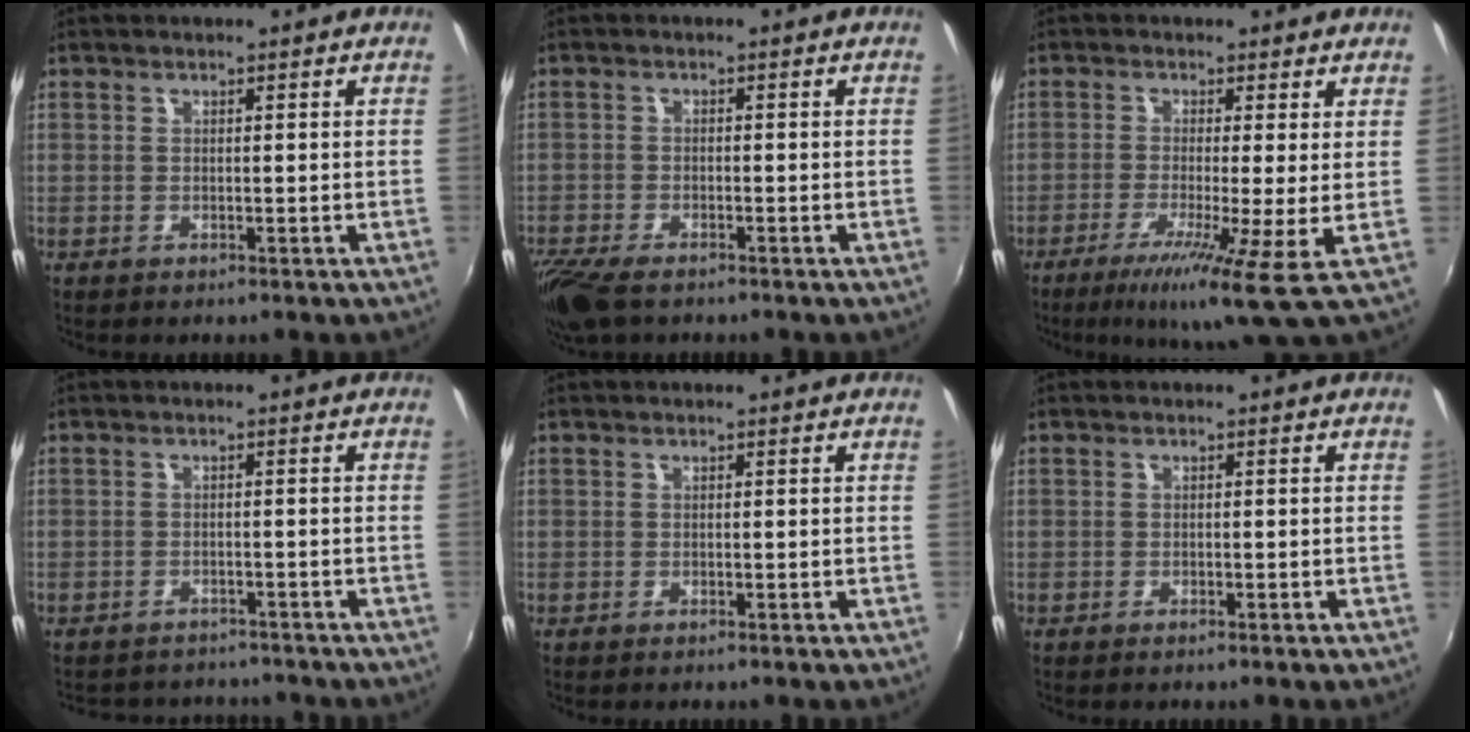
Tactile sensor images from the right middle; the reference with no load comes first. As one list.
[{"total": 8.3, "force": [-6.3, 2.7, 4.6], "torque": [-0.121, -0.038, -0.122]}, {"total": 8.2, "force": [-2.6, -0.8, 7.8], "torque": [-0.164, -0.026, -0.055]}, {"total": 8.0, "force": [-7.2, 2.9, 1.7], "torque": [-0.047, -0.004, -0.101]}, {"total": 0.0}, {"total": 0.7, "force": [-0.6, 0.3, 0.2], "torque": [-0.006, -0.001, -0.012]}]